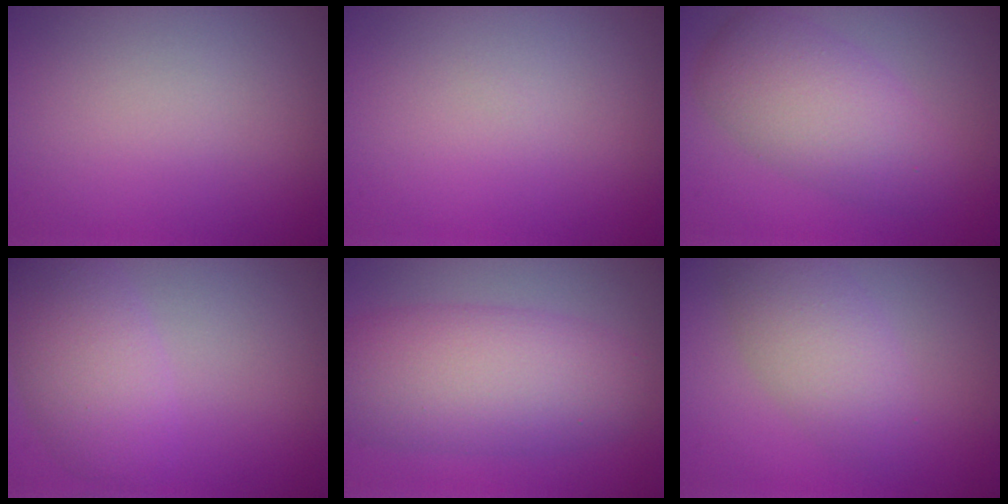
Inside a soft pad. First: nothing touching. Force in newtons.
{"total": 0.0}
{"total": 5.6, "press": 5.6, "slide": 0.2}
{"total": 4.8, "press": 4.8, "slide": 0.1}
{"total": 7.7, "press": 7.7, "slide": 0.3}
{"total": 4.0, "press": 4.0, "slide": 0.0}